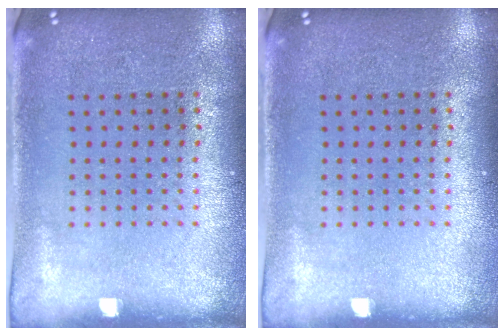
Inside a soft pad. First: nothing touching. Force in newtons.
{"total": 0.0}